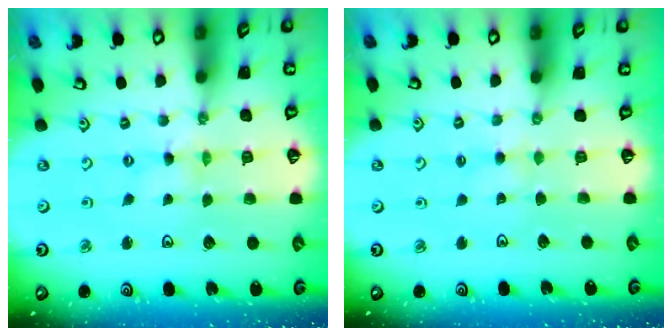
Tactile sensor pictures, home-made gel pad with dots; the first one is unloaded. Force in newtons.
{"total": 2.8, "press": 2.8, "slide": 0.3}